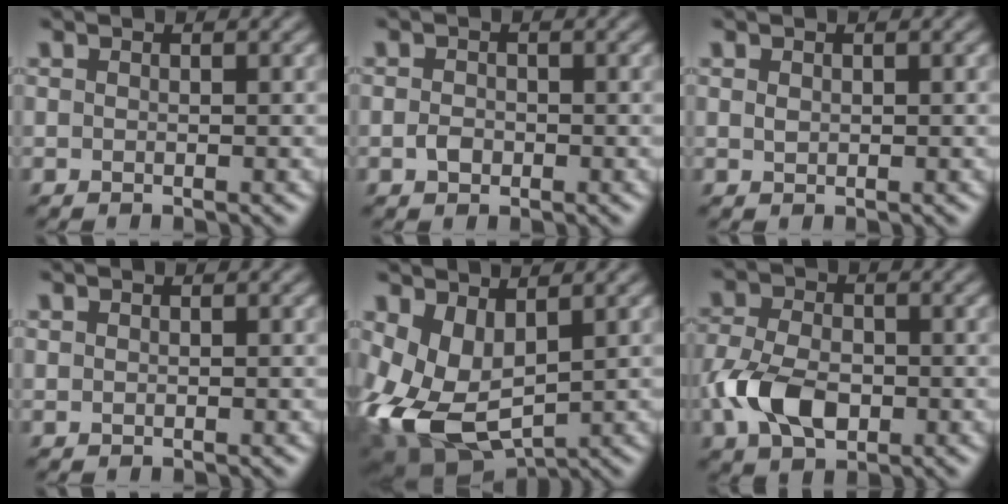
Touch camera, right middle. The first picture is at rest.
{"total": 1.2, "force": [-0.4, 1.0, 0.6], "torque": [-0.014, -0.002, -0.009]}
{"total": 0.6, "force": [0.2, 0.5, 0.4], "torque": [-0.009, -0.001, 0.005]}
{"total": 0.0}
{"total": 7.6, "force": [-0.5, 4.6, 6.0], "torque": [-0.140, -0.013, -0.006]}
{"total": 5.6, "force": [-1.5, 3.7, 3.9], "torque": [-0.090, -0.004, -0.035]}